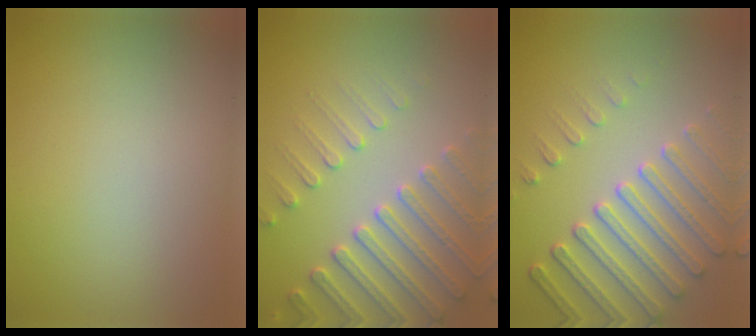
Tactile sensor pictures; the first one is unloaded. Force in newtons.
{"total": 4.8, "press": 4.5, "slide": 1.7}
{"total": 5.9, "press": 4.9, "slide": 3.3}